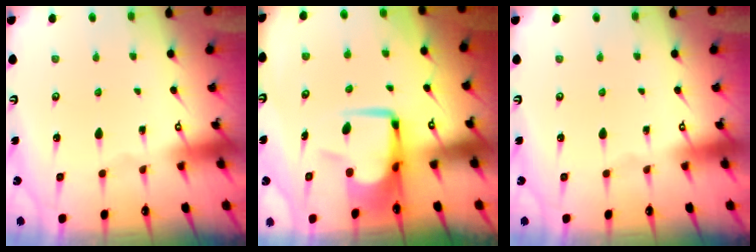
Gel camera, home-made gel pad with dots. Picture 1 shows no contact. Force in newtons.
{"total": 6.5, "press": 6.5, "slide": 0.9}
{"total": 0.0}